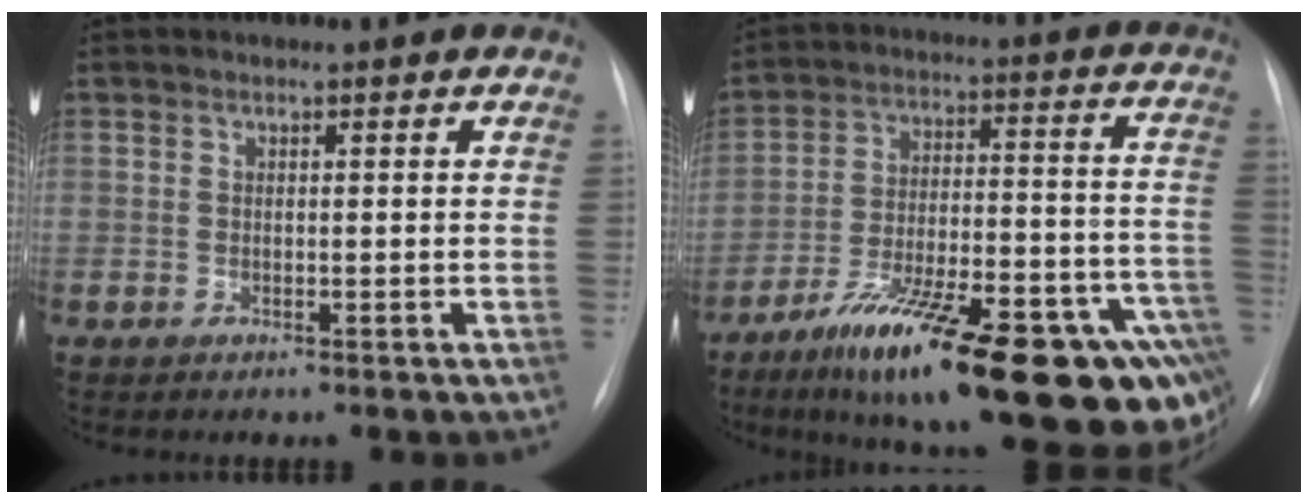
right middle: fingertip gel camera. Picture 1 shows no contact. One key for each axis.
{"total": 30.8, "fx": -19.8, "fy": 6.8, "fz": 22.6, "tx": -0.229, "ty": 0.006, "tz": -0.289}